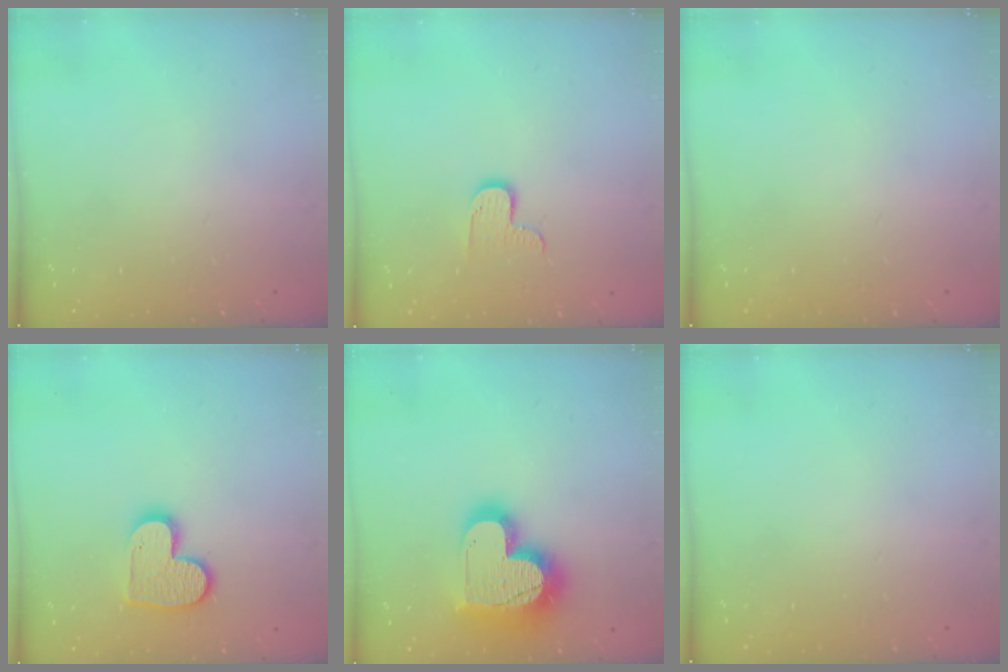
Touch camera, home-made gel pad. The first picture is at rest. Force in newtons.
{"total": 6.9, "press": 6.8, "slide": 0.6}
{"total": 0.0}
{"total": 11.1, "press": 11.1, "slide": 0.8}
{"total": 19.8, "press": 19.8, "slide": 1.7}
{"total": 0.0}